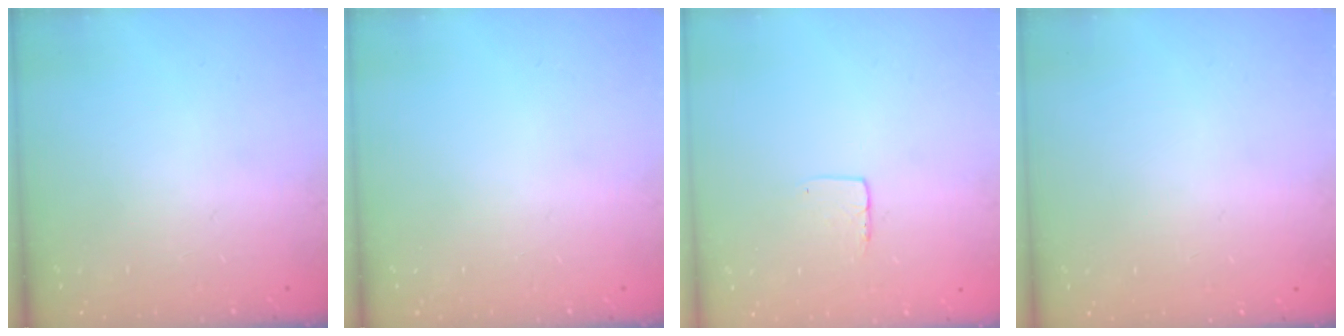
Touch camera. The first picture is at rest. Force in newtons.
{"total": 0.0}
{"total": 4.5, "press": 4.5, "slide": 0.3}
{"total": 0.0}